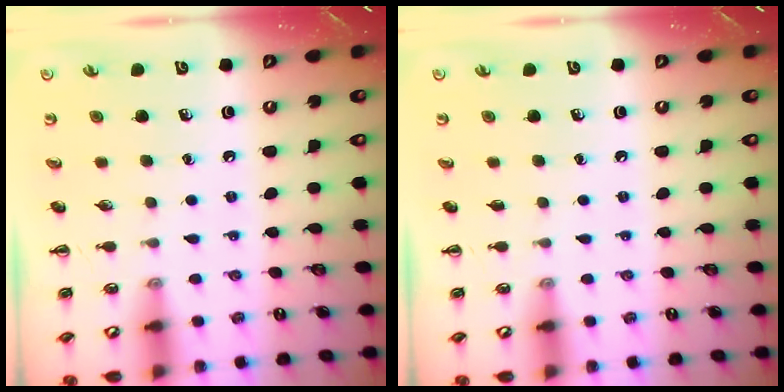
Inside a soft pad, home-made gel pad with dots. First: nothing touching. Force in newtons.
{"total": 0.0}